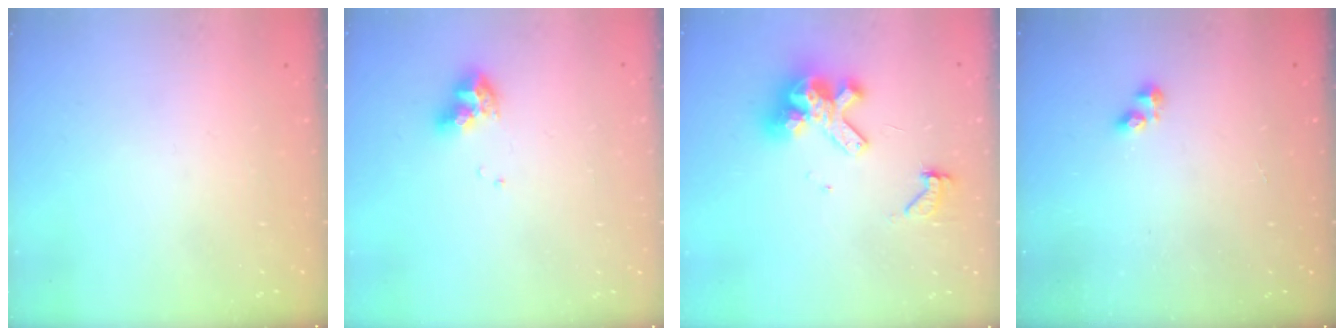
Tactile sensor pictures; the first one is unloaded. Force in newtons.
{"total": 9.1, "press": 9.1, "slide": 1.1}
{"total": 11.4, "press": 11.4, "slide": 1.4}
{"total": 3.3, "press": 3.2, "slide": 0.5}